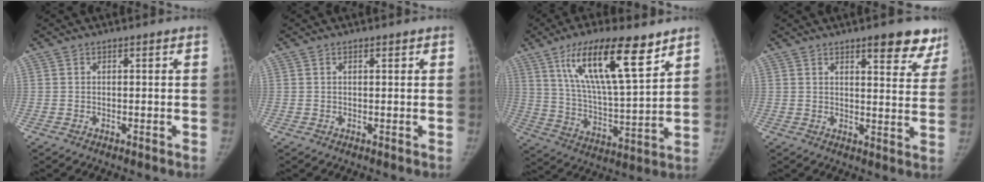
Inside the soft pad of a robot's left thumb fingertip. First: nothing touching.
{"total": 0.7, "force": [0.4, 0.3, 0.5], "torque": [-0.007, 0.000, 0.005]}
{"total": 18.8, "force": [10.6, 4.9, 14.8], "torque": [-0.233, -0.046, 0.194]}
{"total": 6.1, "force": [4.3, 2.3, 3.7], "torque": [-0.012, -0.022, 0.048]}